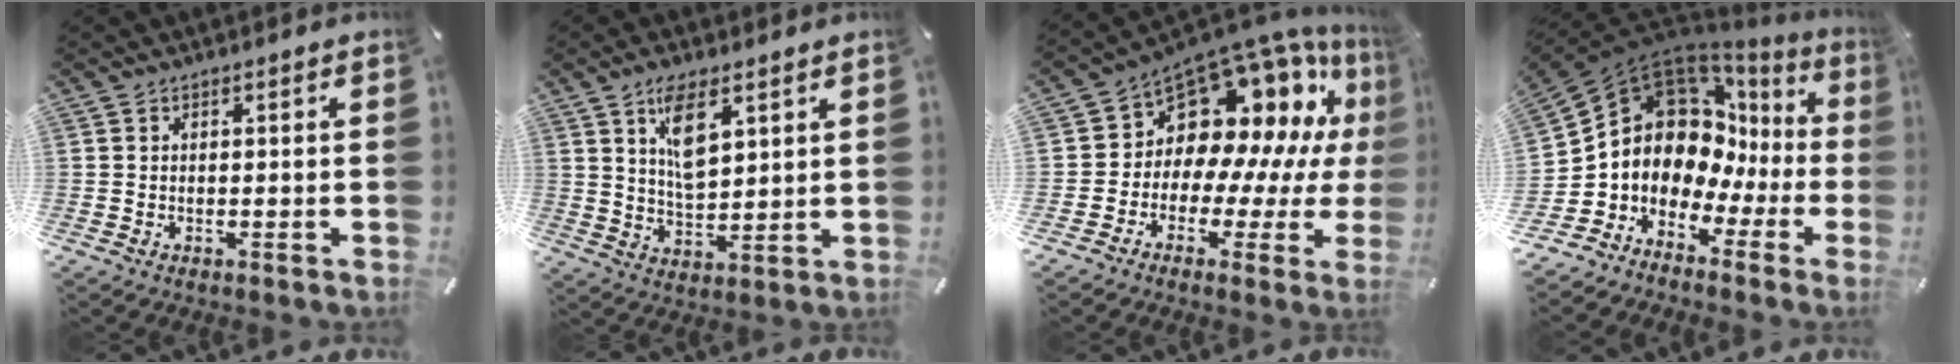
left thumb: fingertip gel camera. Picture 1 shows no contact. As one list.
[{"total": 8.7, "force": [4.6, 3.9, 6.3], "torque": [-0.110, -0.016, 0.078]}, {"total": 14.4, "force": [8.0, 9.7, 7.1], "torque": [-0.110, -0.091, 0.144]}, {"total": 9.9, "force": [3.2, 8.4, 4.1], "torque": [-0.089, -0.061, 0.059]}]